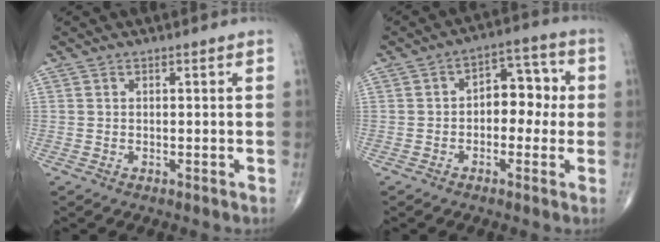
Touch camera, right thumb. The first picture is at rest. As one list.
[{"total": 8.2, "force": [-0.1, 5.4, 6.2], "torque": [-0.046, 0.030, -0.014]}]